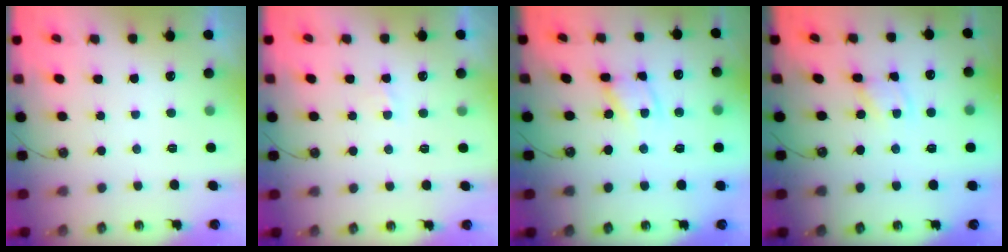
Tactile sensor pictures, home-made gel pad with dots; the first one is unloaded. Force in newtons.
{"total": 1.6, "press": 1.6, "slide": 0.2}
{"total": 7.2, "press": 7.2, "slide": 0.5}
{"total": 1.4, "press": 1.4, "slide": 0.1}